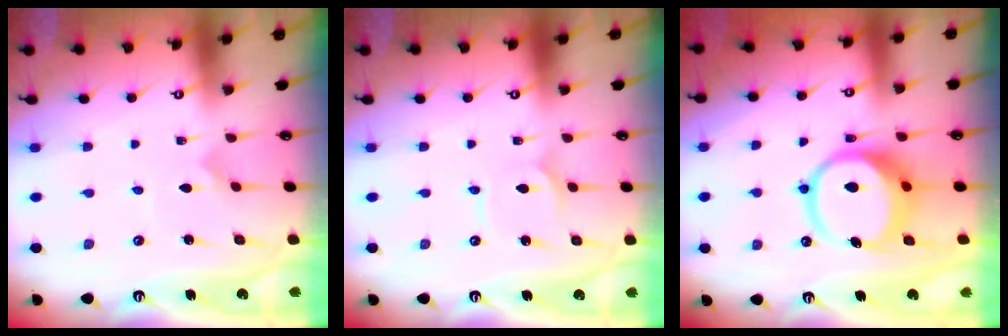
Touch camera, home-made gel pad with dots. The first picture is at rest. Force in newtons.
{"total": 1.6, "press": 1.6, "slide": 0.0}
{"total": 12.8, "press": 12.7, "slide": 1.7}